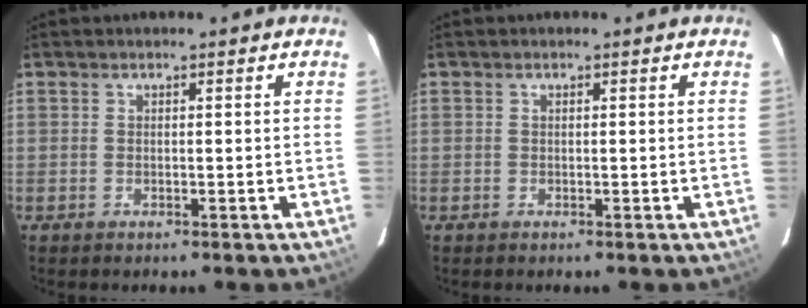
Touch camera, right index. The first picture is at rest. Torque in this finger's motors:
{"motor_torque": [-0.18, 0.10, -0.07, 0.00]}